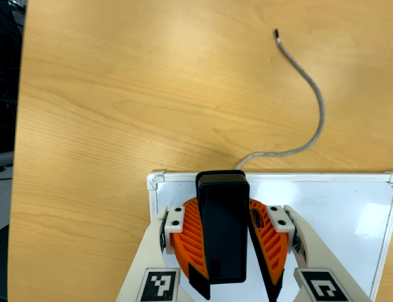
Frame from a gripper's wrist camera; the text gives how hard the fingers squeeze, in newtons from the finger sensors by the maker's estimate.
{"total": 9.6, "left": 9.6, "right": 9.6}